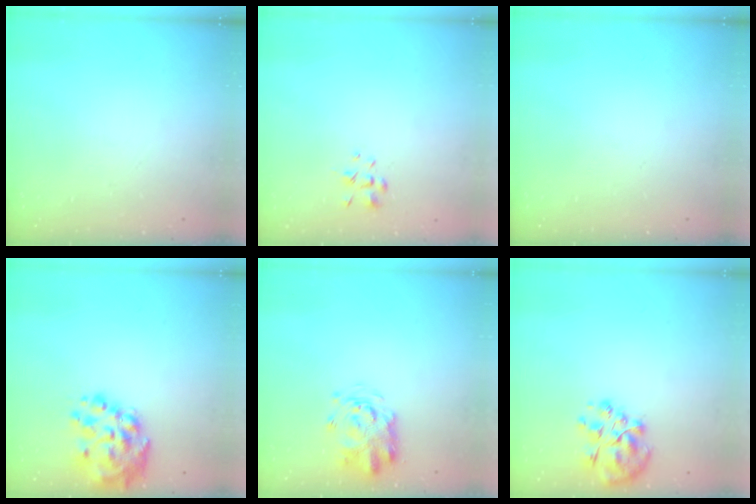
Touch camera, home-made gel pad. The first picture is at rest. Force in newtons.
{"total": 1.3, "press": 1.1, "slide": 0.5}
{"total": 0.0}
{"total": 11.5, "press": 10.8, "slide": 3.7}
{"total": 3.4, "press": 3.3, "slide": 0.8}
{"total": 9.7, "press": 9.5, "slide": 2.0}